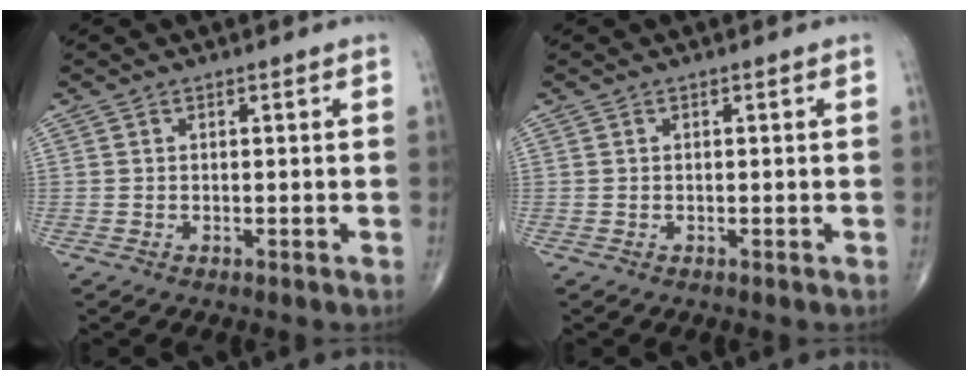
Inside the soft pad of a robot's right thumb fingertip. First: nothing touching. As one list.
[{"total": 0.0}]